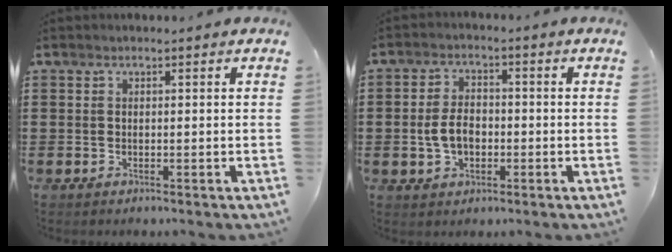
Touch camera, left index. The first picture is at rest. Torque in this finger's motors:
{"motor_torque": [0.35, 0.34, 0.40, 0.07]}